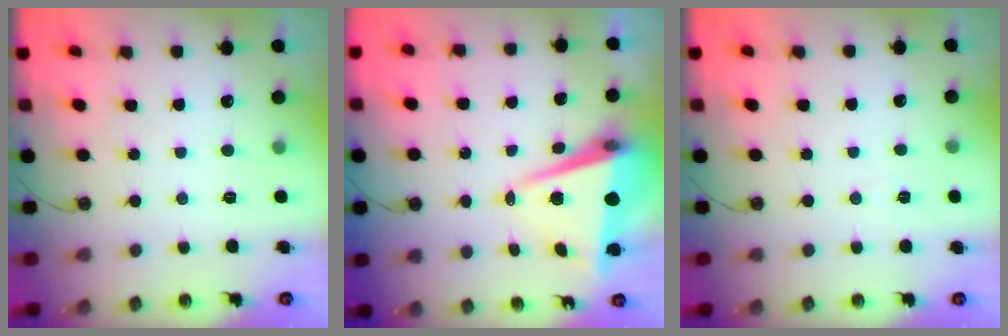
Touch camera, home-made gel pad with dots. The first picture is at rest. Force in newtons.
{"total": 8.6, "press": 8.1, "slide": 3.0}
{"total": 4.9, "press": 2.4, "slide": 4.3}